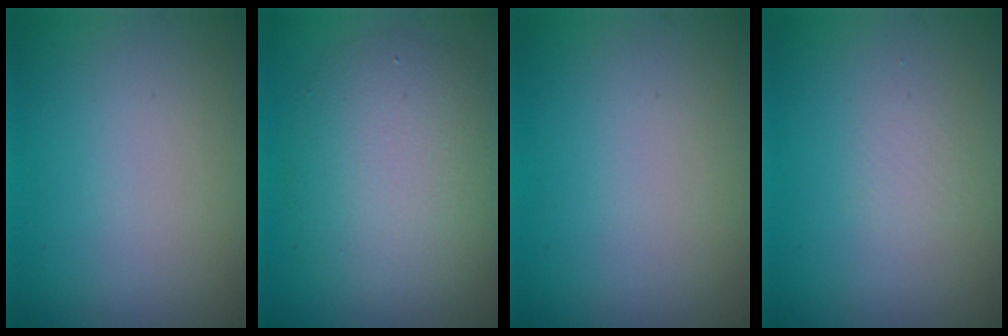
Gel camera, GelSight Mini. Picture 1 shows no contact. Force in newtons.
{"total": 6.6, "press": 6.6, "slide": 0.4}
{"total": 0.0}
{"total": 0.7, "press": 0.7, "slide": 0.0}